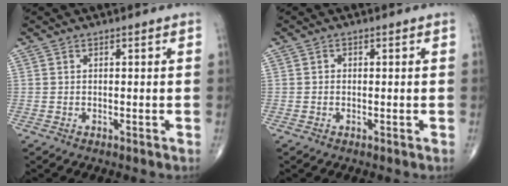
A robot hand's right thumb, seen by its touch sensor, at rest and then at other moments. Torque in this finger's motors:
{"motor_torque": [-0.05, -0.06, 0.19, 0.12, 0.04]}